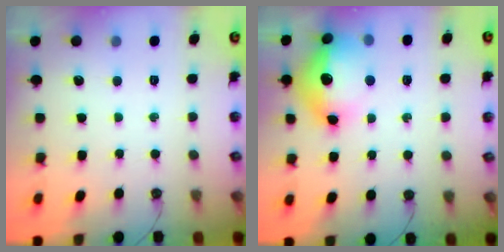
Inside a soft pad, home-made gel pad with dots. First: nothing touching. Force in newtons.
{"total": 16.4, "press": 16.3, "slide": 1.6}